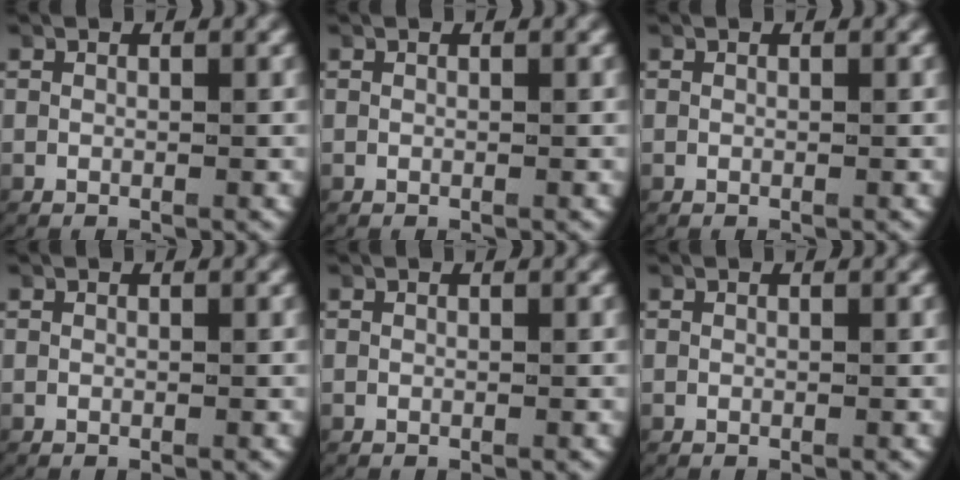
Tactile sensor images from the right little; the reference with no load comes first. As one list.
[{"total": 0.0}, {"total": 0.0}, {"total": 0.0}, {"total": 0.0}, {"total": 0.0}]